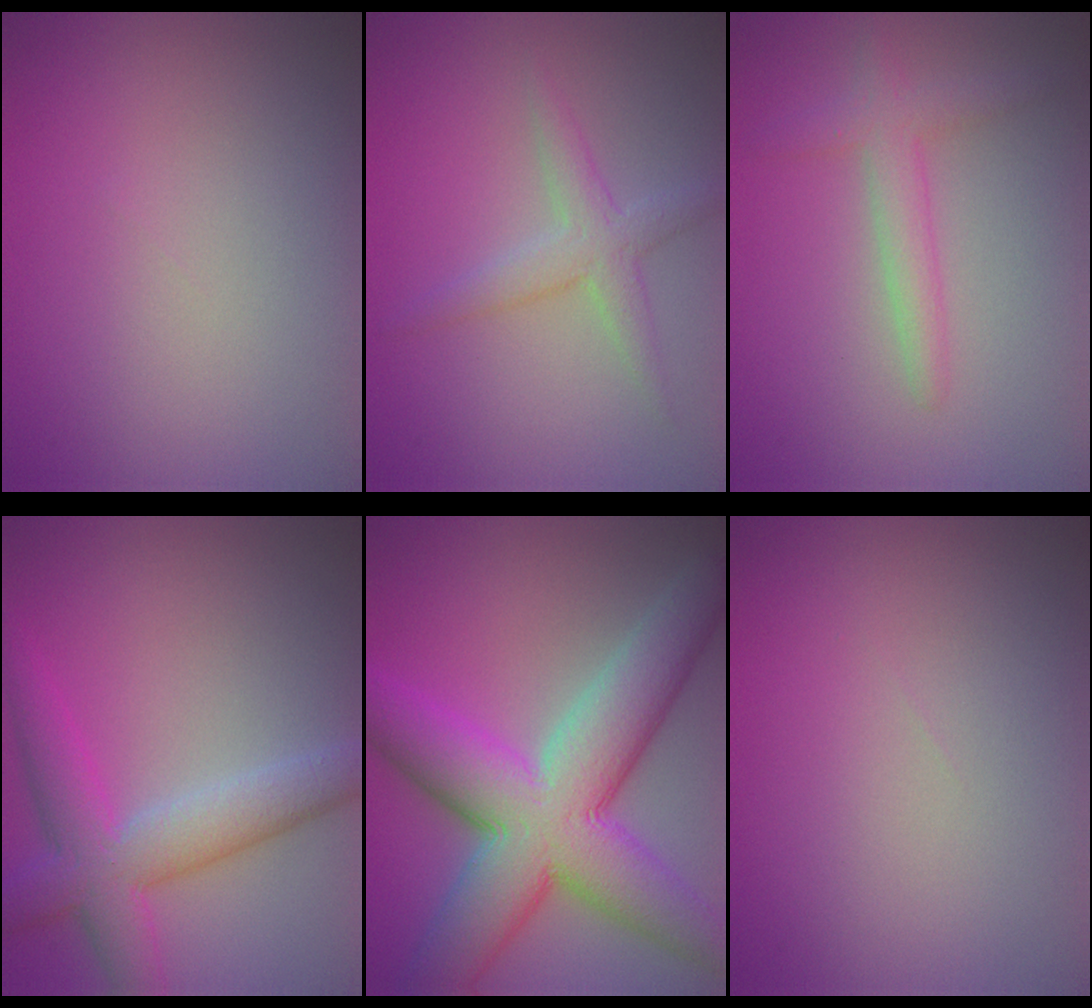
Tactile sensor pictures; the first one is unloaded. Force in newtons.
{"total": 2.6, "press": 2.6, "slide": 0.1}
{"total": 2.7, "press": 2.6, "slide": 0.1}
{"total": 6.2, "press": 6.2, "slide": 0.3}
{"total": 12.5, "press": 12.5, "slide": 0.7}
{"total": 0.0}